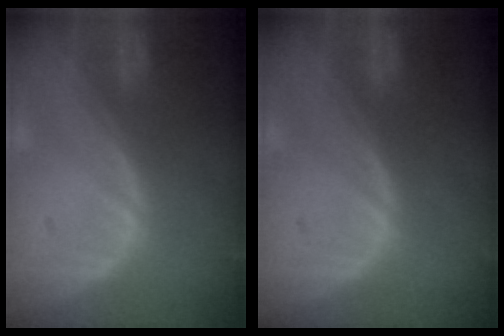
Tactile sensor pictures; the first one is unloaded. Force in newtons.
{"total": 0.0}